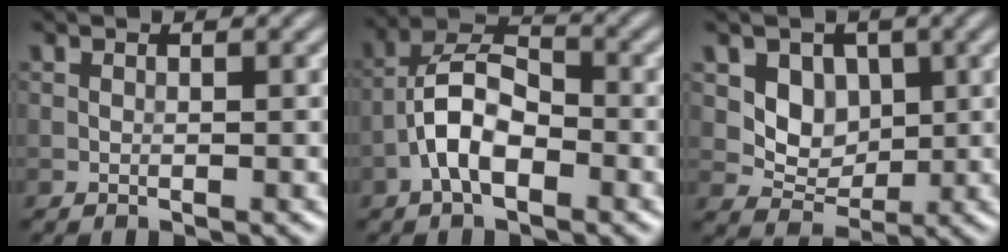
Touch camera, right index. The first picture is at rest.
{"total": 5.4, "force": [-2.3, 2.6, 4.1], "torque": [-0.073, 0.016, -0.050]}
{"total": 4.0, "force": [0.9, 3.3, 2.1], "torque": [-0.038, -0.011, 0.018]}